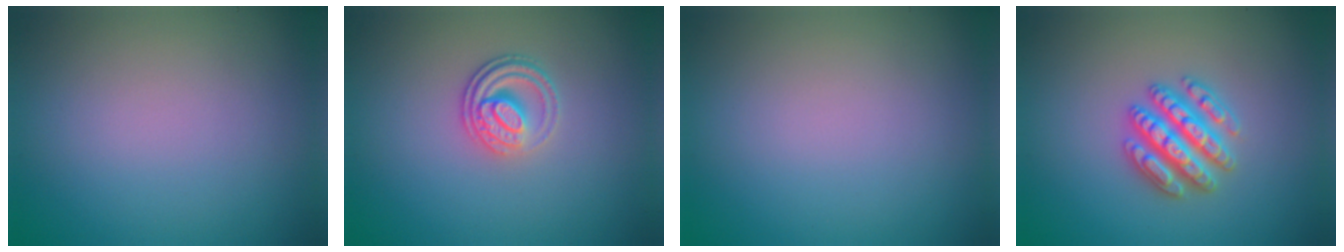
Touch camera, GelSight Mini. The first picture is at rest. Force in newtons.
{"total": 3.0, "press": 2.4, "slide": 1.8}
{"total": 0.0}
{"total": 4.7, "press": 4.7, "slide": 0.8}